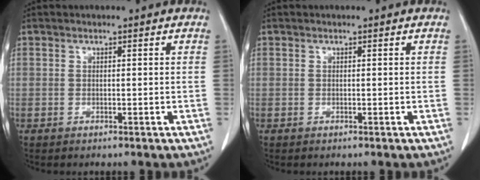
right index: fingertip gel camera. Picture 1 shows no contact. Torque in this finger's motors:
{"motor_torque": [0.00, 0.00, 0.00, 0.00]}